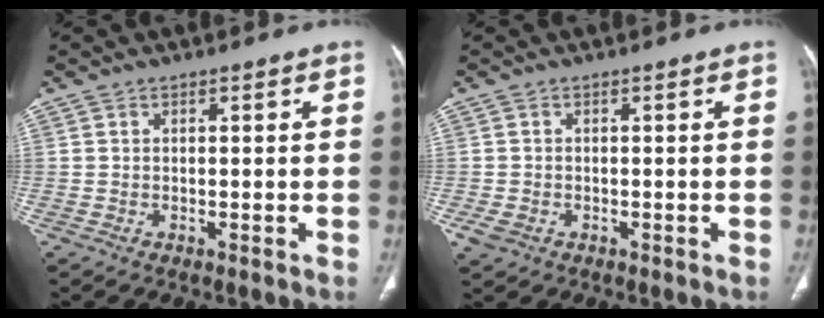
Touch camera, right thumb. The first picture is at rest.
{"total": 2.7, "force": [-1.0, 2.1, 1.4], "torque": [-0.032, 0.001, -0.012]}